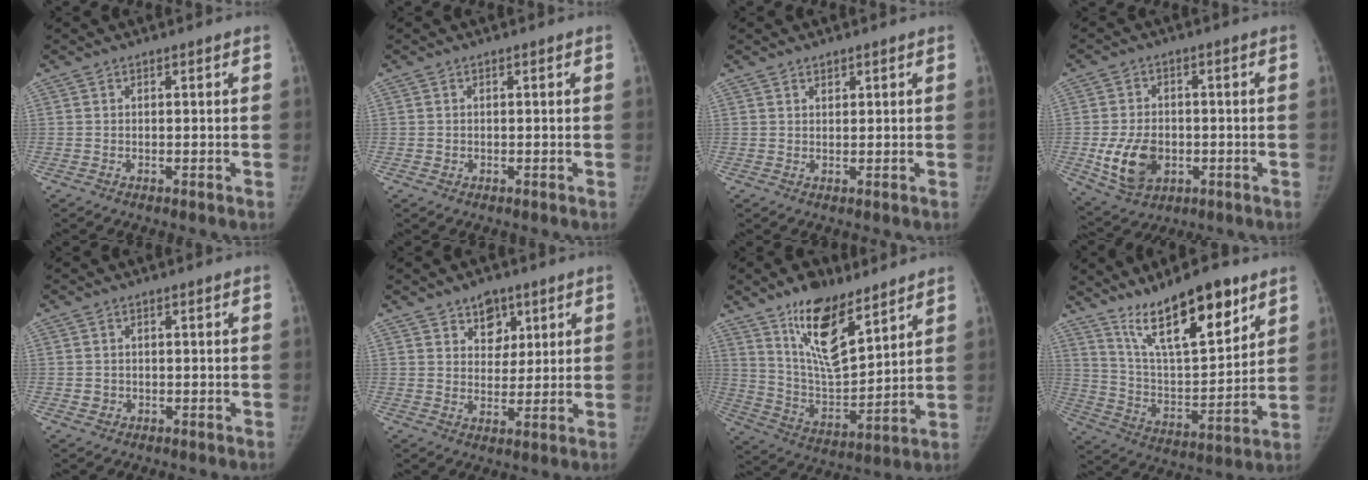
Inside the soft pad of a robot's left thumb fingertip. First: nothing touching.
{"total": 0.7, "force": [-0.1, 0.7, 0.1], "torque": [0.002, 0.003, -0.004]}
{"total": 1.1, "force": [0.8, 0.7, 0.4], "torque": [0.001, -0.005, 0.012]}
{"total": 10.6, "force": [-2.3, 7.6, 7.0], "torque": [-0.108, 0.000, -0.029]}
{"total": 1.6, "force": [-0.3, 1.6, 0.4], "torque": [0.001, 0.005, -0.002]}
{"total": 6.3, "force": [3.4, 4.5, 2.7], "torque": [-0.005, -0.017, 0.052]}
{"total": 15.8, "force": [10.1, 6.3, 10.4], "torque": [-0.148, -0.065, 0.191]}
{"total": 18.6, "force": [12.2, 6.0, 12.7], "torque": [-0.173, -0.068, 0.220]}